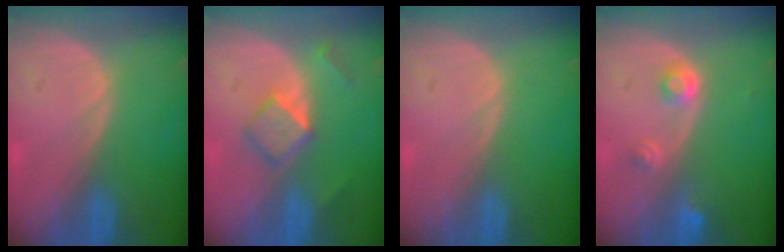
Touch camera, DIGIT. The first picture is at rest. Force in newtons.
{"total": 5.4, "press": 4.6, "slide": 2.8}
{"total": 0.0}
{"total": 2.9, "press": 2.7, "slide": 1.0}